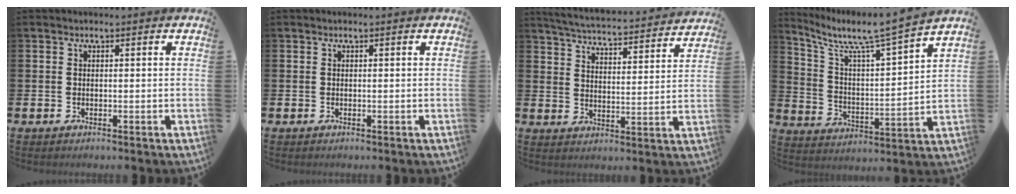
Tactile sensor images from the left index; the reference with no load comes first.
{"total": 0.0}
{"total": 5.1, "force": [5.1, 0.1, 0.8], "torque": [-0.041, -0.043, 0.085]}
{"total": 7.2, "force": [6.2, 0.0, 3.6], "torque": [-0.103, -0.048, 0.099]}